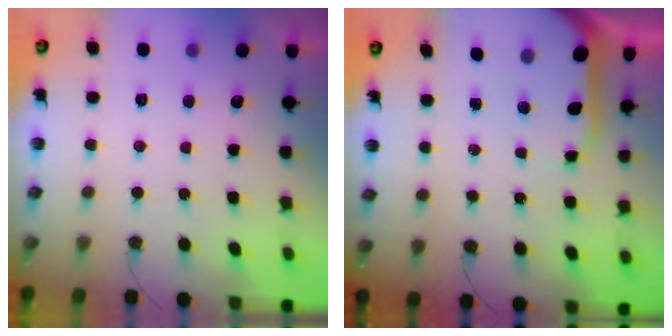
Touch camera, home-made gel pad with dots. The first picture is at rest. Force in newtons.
{"total": 9.5, "press": 9.4, "slide": 1.0}